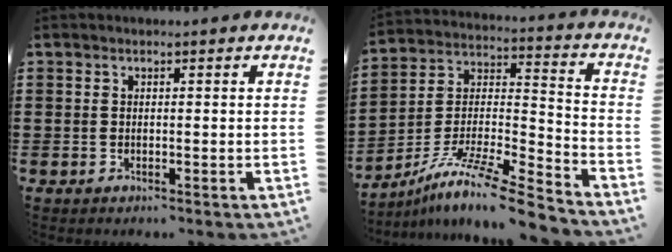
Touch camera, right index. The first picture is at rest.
{"total": 11.2, "force": [-9.1, 1.0, 6.3], "torque": [-0.109, 0.013, -0.179]}